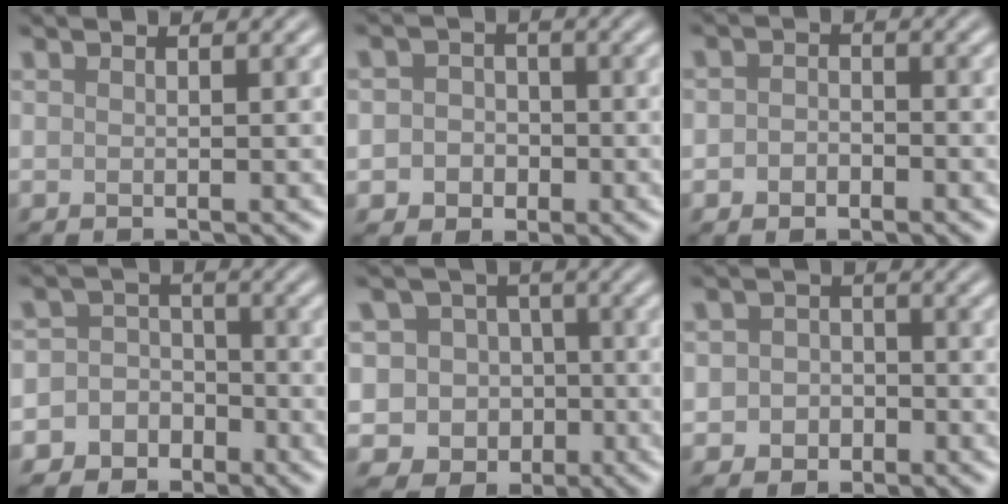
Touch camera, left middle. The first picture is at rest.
{"total": 3.1, "force": [-0.7, 2.8, 1.0], "torque": [0.009, -0.003, -0.026]}
{"total": 1.7, "force": [-0.7, 1.3, 1.0], "torque": [-0.019, 0.000, -0.017]}
{"total": 6.2, "force": [-3.2, 5.3, 0.4], "torque": [0.011, 0.003, -0.072]}
{"total": 6.3, "force": [-1.5, 5.9, 1.6], "torque": [-0.007, 0.017, -0.056]}
{"total": 2.5, "force": [-0.6, 2.2, 0.9], "torque": [-0.005, -0.003, -0.019]}